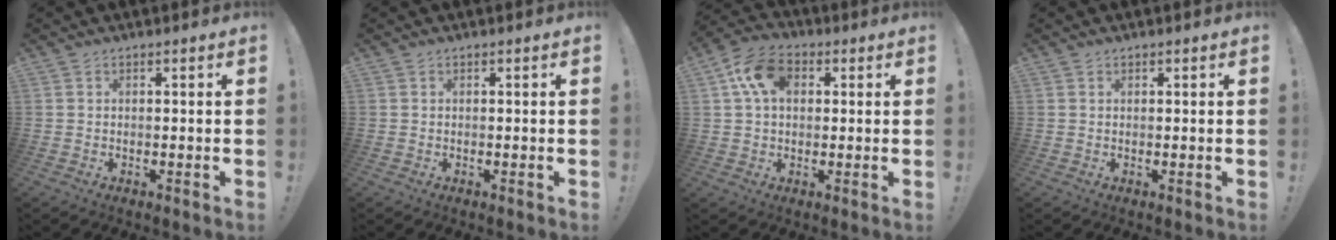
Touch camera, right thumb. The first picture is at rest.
{"total": 0.0}
{"total": 11.7, "force": [3.3, 7.8, 8.1], "torque": [-0.138, 0.007, 0.064]}
{"total": 0.5, "force": [0.4, 0.3, 0.1], "torque": [0.002, -0.002, 0.007]}